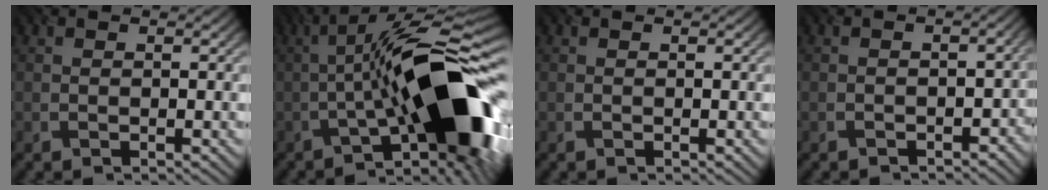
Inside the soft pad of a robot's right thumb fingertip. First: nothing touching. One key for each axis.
{"total": 18.5, "fx": -4.5, "fy": 5.3, "fz": 17.1, "tx": -0.256, "ty": 0.019, "tz": -0.076}
{"total": 0.0}
{"total": 2.8, "fx": -2.0, "fy": 1.4, "fz": 1.3, "tx": -0.010, "ty": -0.004, "tz": -0.026}